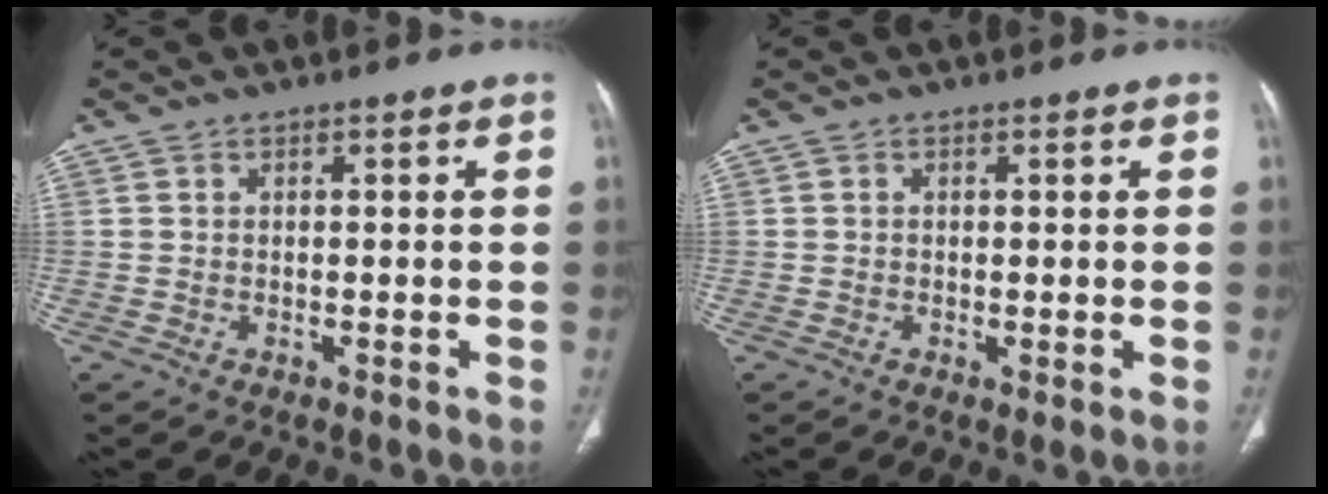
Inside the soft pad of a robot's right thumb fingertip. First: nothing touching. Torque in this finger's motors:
{"motor_torque": [-0.02, -0.11, -0.45, -0.13, -0.04]}